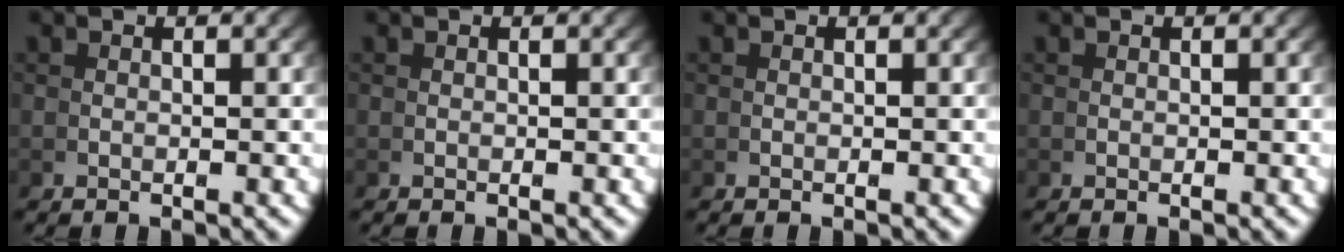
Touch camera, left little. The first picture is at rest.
{"total": 0.0}
{"total": 0.0}
{"total": 0.0}